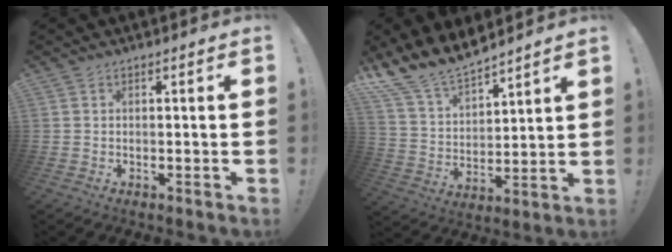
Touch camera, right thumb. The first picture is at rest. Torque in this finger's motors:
{"motor_torque": [0.06, 2.44, 1.05, 1.05, 0.06]}